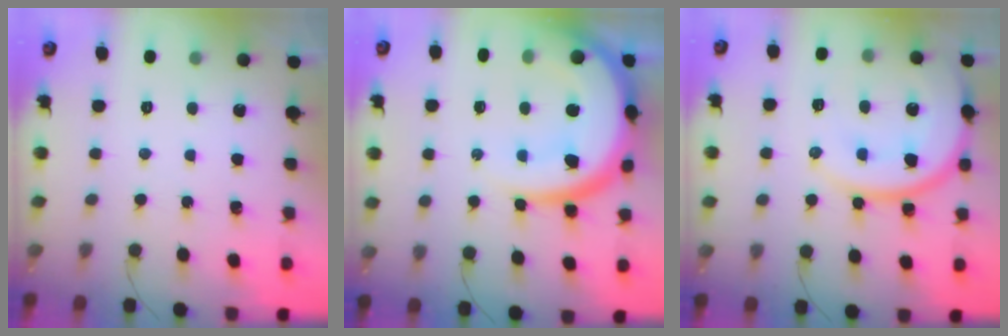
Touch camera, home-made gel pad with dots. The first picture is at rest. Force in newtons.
{"total": 20.5, "press": 20.4, "slide": 2.1}
{"total": 18.7, "press": 18.5, "slide": 3.1}